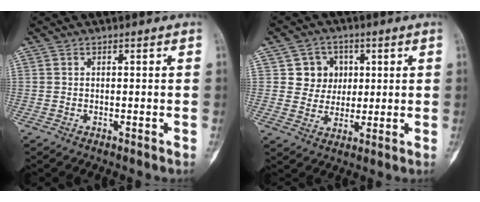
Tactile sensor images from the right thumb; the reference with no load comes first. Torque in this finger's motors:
{"motor_torque": [0.04, 0.15, 0.01, 0.02, 0.03]}